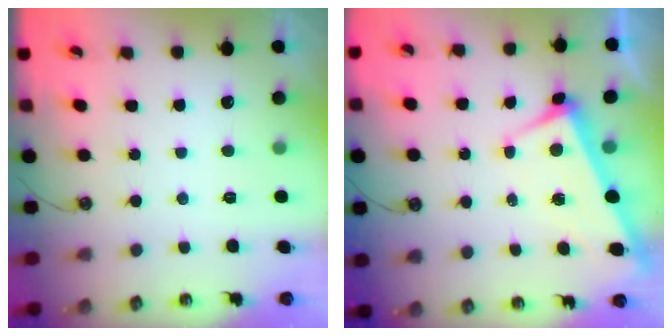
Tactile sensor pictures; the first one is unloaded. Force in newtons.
{"total": 4.1, "press": 4.1, "slide": 0.4}